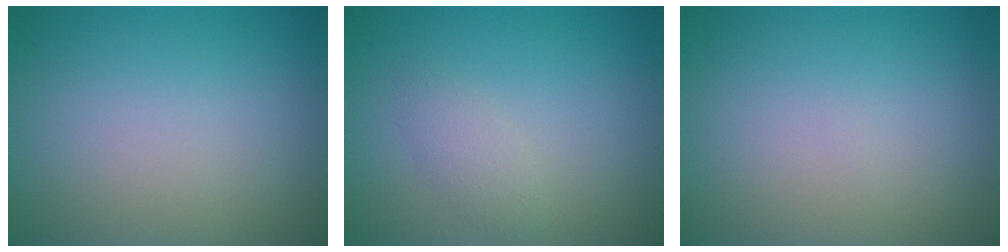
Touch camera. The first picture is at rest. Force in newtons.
{"total": 1.5, "press": 1.5, "slide": 0.1}
{"total": 0.0}